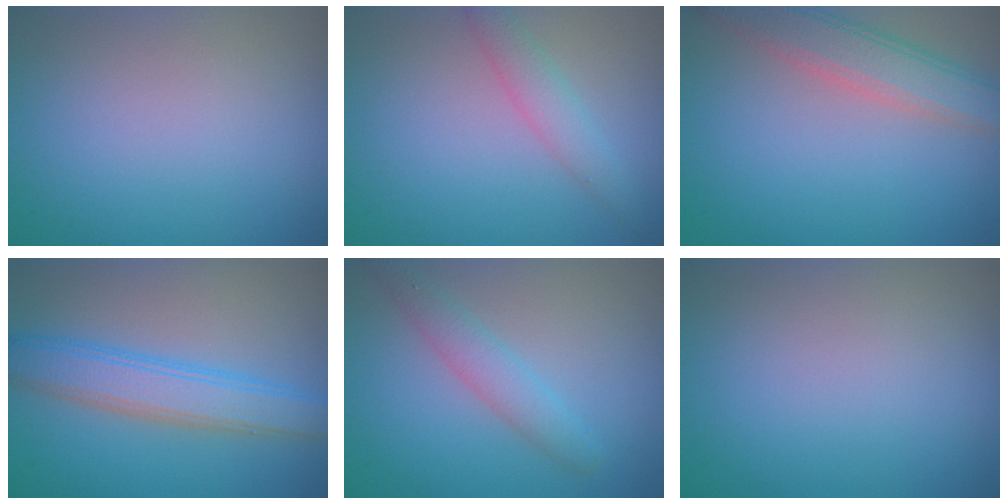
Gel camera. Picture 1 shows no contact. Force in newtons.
{"total": 2.3, "press": 2.3, "slide": 0.1}
{"total": 5.2, "press": 5.2, "slide": 0.3}
{"total": 5.1, "press": 5.1, "slide": 0.0}
{"total": 2.8, "press": 2.8, "slide": 0.0}
{"total": 0.0}